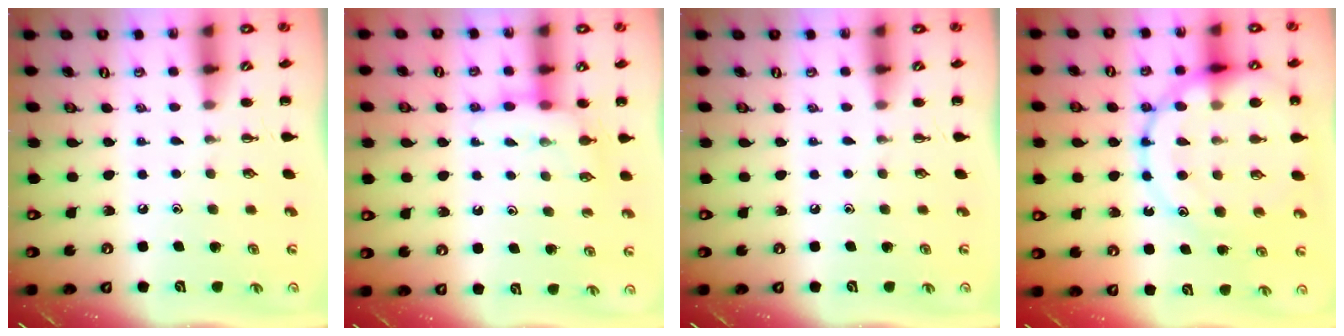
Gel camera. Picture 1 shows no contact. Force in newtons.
{"total": 8.0, "press": 8.0, "slide": 0.7}
{"total": 0.0}
{"total": 21.0, "press": 20.8, "slide": 2.9}